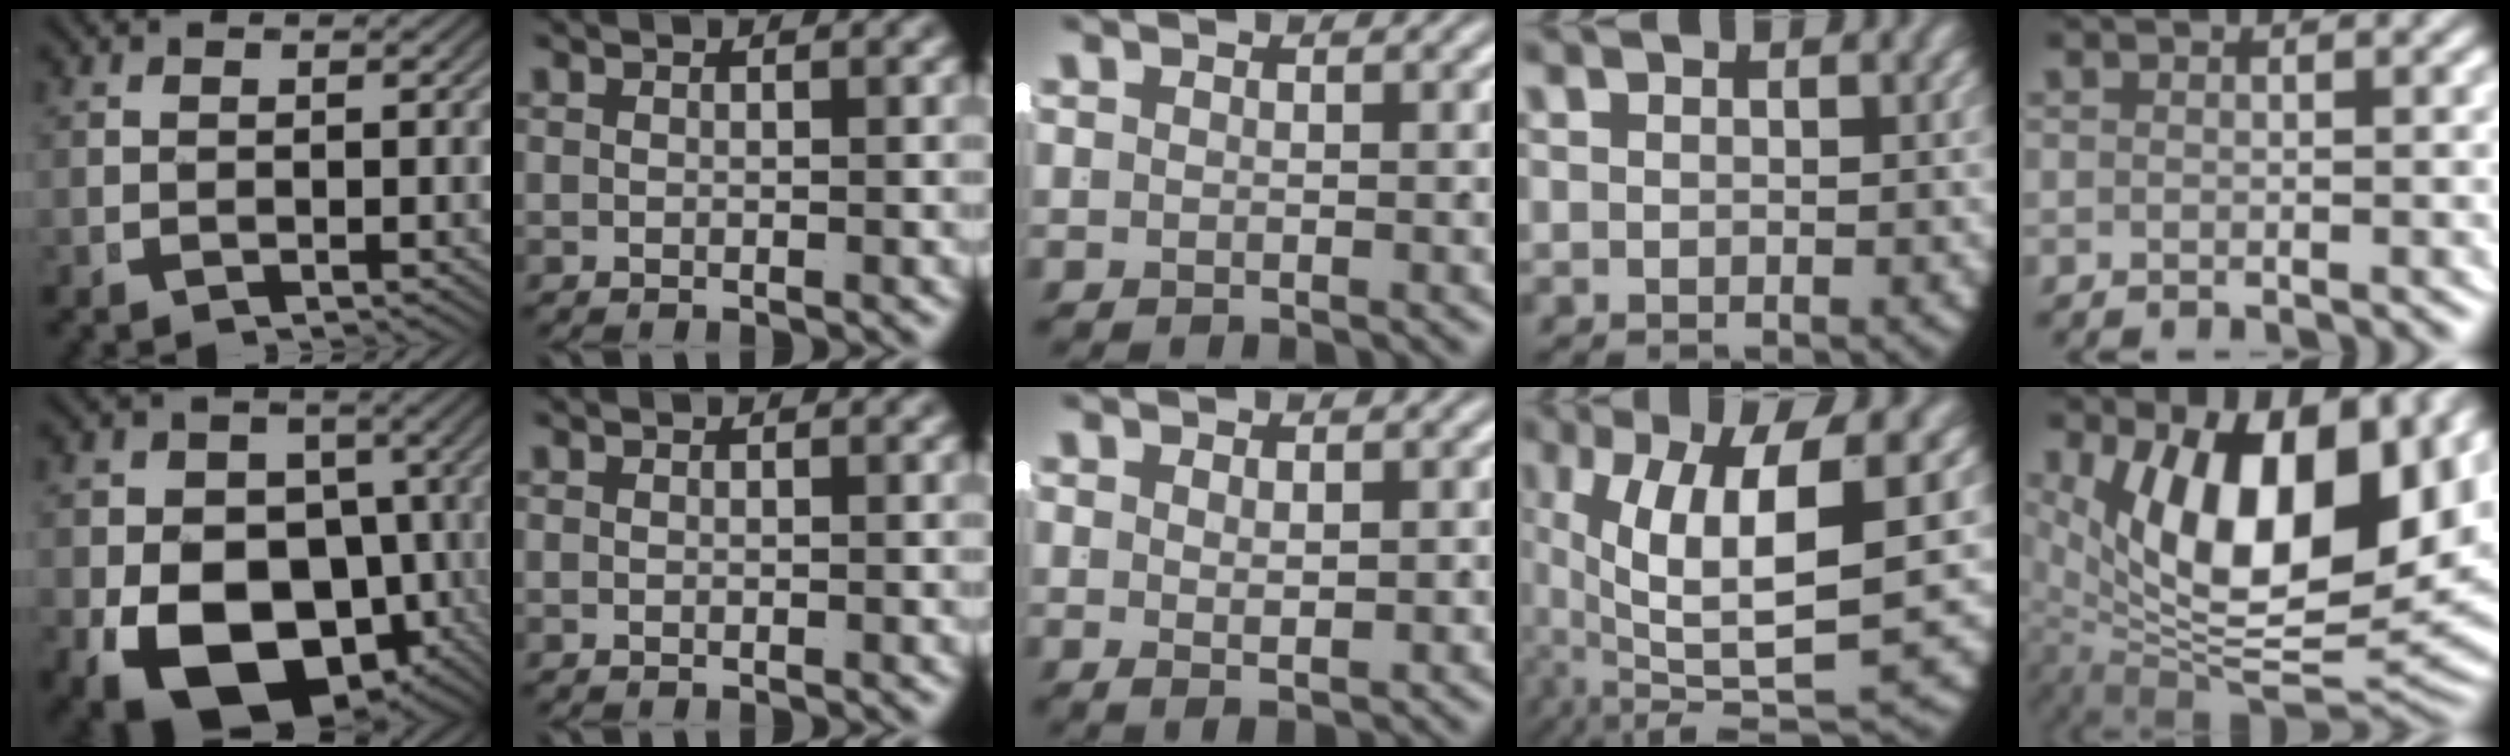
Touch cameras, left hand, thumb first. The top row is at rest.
{"thumb": {"total": 18.1, "force": [-5.2, 12.9, 11.6], "torque": [-0.225, -0.096, -0.042]}, "middle": {"total": 1.6, "force": [0.0, -0.4, 1.5], "torque": [-0.018, -0.012, 0.014]}, "ring": {"total": 11.1, "force": [-0.6, 4.8, 10.0], "torque": [-0.184, -0.023, 0.015]}, "little": {"total": 15.7, "force": [0.2, 8.7, 13.1], "torque": [-0.222, -0.038, 0.028]}}